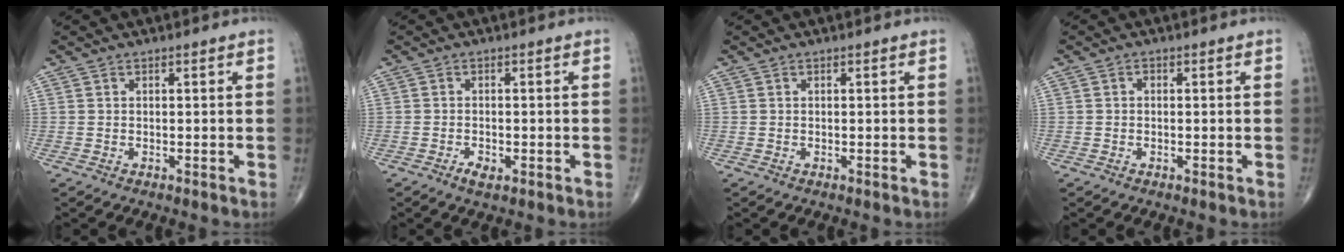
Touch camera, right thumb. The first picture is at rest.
{"total": 2.1, "force": [-1.1, 1.0, 1.5], "torque": [-0.027, 0.001, -0.017]}
{"total": 0.0}
{"total": 0.6, "force": [-0.1, 0.5, 0.3], "torque": [-0.003, 0.002, -0.007]}